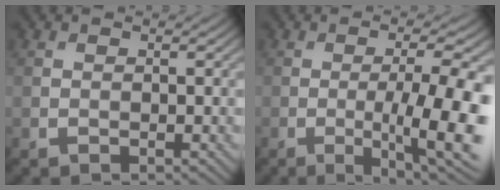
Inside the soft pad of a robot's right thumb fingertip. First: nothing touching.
{"total": 12.2, "force": [-2.5, 3.3, 11.5], "torque": [-0.150, -0.007, -0.034]}